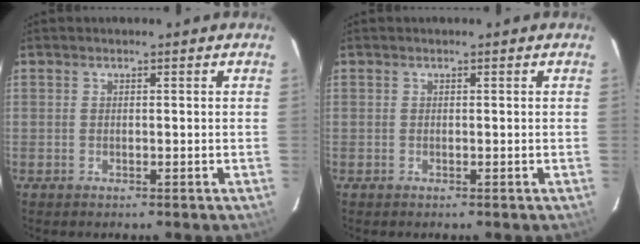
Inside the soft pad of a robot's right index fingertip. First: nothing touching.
{"total": 0.0}